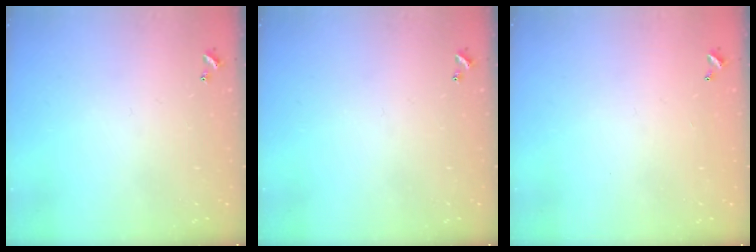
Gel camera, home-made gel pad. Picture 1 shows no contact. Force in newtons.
{"total": 0.0}
{"total": 2.9, "press": 2.9, "slide": 0.1}